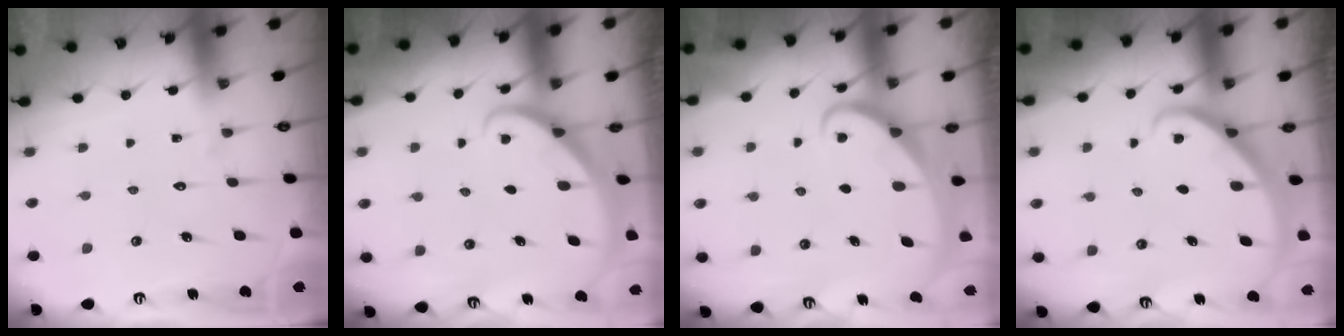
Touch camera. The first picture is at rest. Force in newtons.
{"total": 2.0, "press": 2.0, "slide": 0.1}
{"total": 2.0, "press": 2.0, "slide": 0.0}
{"total": 2.3, "press": 2.3, "slide": 0.2}